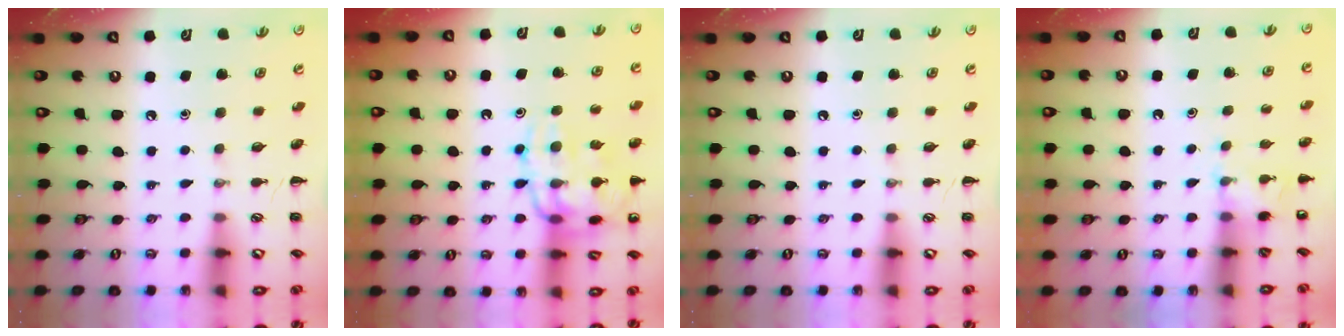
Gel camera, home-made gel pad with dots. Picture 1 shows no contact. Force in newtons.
{"total": 17.3, "press": 17.1, "slide": 2.4}
{"total": 0.0}
{"total": 4.2, "press": 4.0, "slide": 1.4}